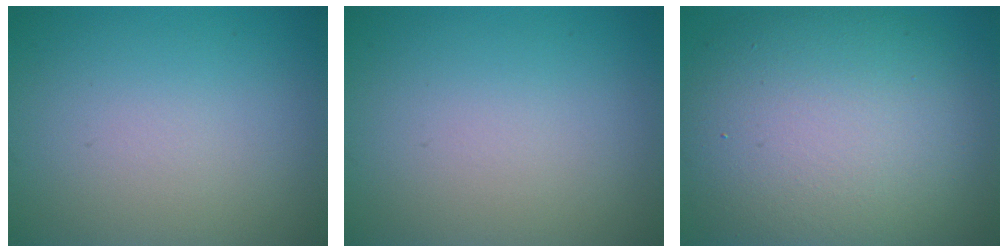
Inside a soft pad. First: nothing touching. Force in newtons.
{"total": 0.0}
{"total": 12.3, "press": 12.3, "slide": 0.8}